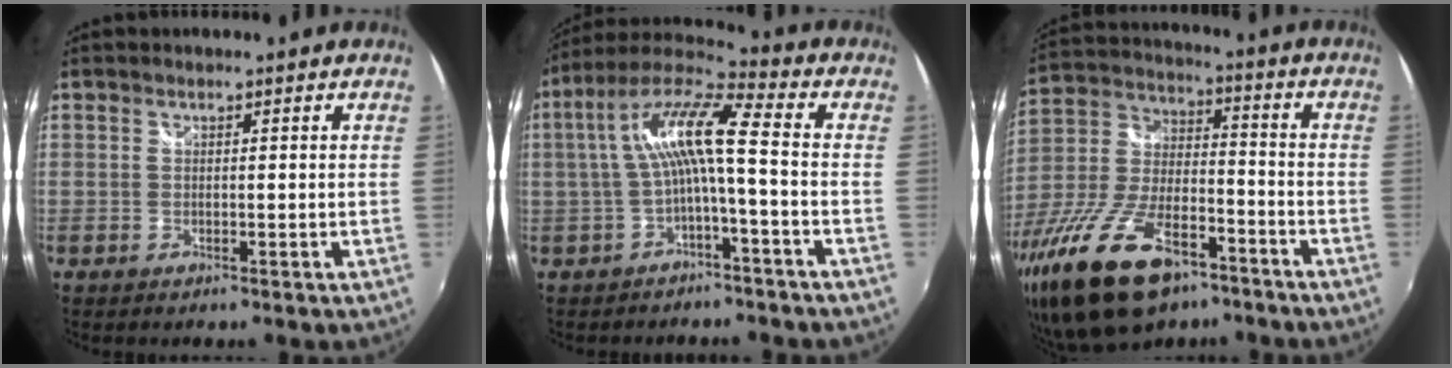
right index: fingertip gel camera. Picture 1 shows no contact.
{"total": 10.9, "force": [-1.3, 1.0, 10.8], "torque": [-0.221, 0.021, -0.024]}
{"total": 22.2, "force": [-14.1, 9.9, 14.1], "torque": [-0.292, -0.022, -0.244]}